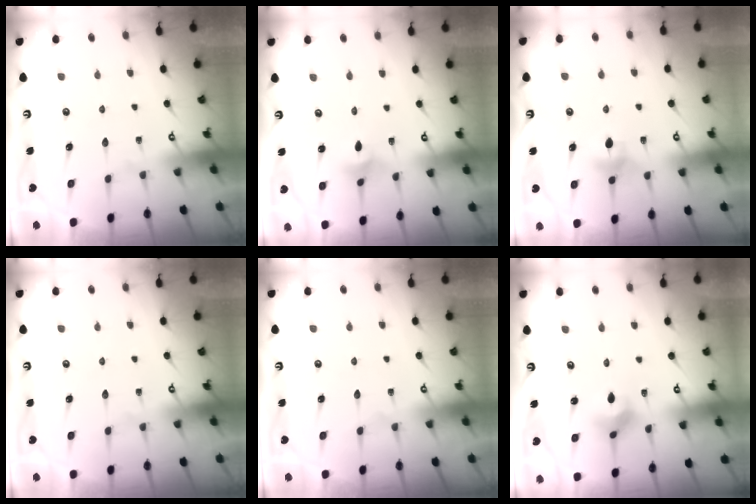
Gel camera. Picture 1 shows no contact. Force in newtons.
{"total": 2.9, "press": 2.9, "slide": 0.5}
{"total": 4.5, "press": 4.4, "slide": 0.6}
{"total": 0.0}
{"total": 0.0}
{"total": 3.4, "press": 3.3, "slide": 0.5}